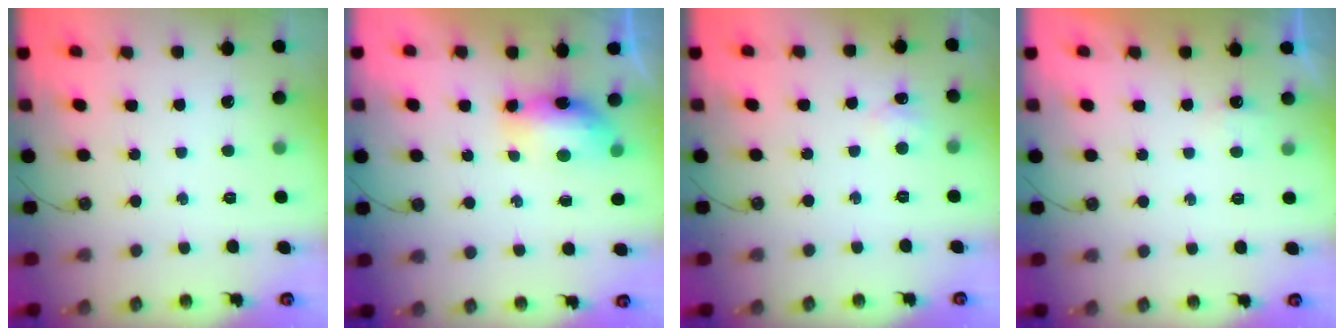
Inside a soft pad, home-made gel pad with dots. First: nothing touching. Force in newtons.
{"total": 7.3, "press": 7.3, "slide": 0.7}
{"total": 6.2, "press": 6.1, "slide": 1.0}
{"total": 3.5, "press": 3.5, "slide": 0.4}